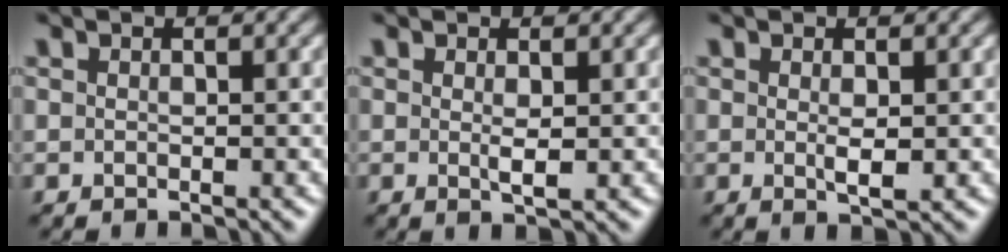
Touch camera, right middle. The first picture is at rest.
{"total": 1.3, "force": [0.2, 0.2, 1.3], "torque": [-0.021, -0.002, 0.002]}
{"total": 1.5, "force": [0.1, 0.3, 1.5], "torque": [-0.025, -0.004, 0.000]}